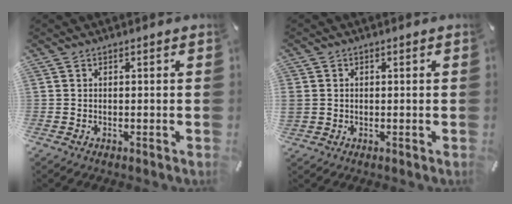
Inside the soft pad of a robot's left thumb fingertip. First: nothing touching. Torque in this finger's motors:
{"motor_torque": [0.78, 1.70, 2.33, -0.44, 0.91]}